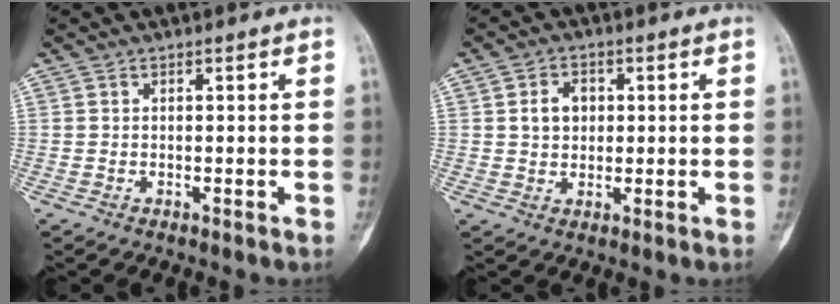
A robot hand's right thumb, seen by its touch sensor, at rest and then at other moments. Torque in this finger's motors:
{"motor_torque": [0.24, 0.10, 0.10, -0.16, 0.08]}